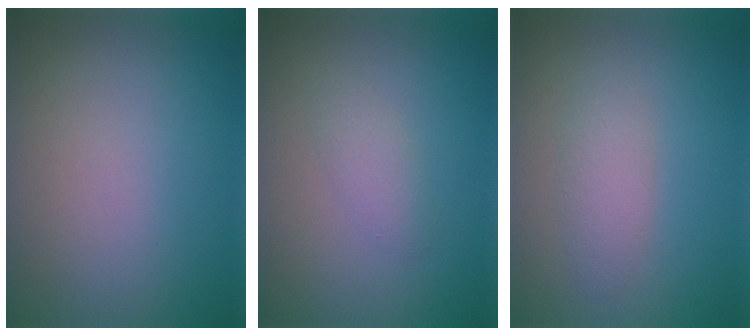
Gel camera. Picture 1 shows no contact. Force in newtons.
{"total": 1.5, "press": 1.5, "slide": 0.1}
{"total": 1.9, "press": 1.9, "slide": 0.1}